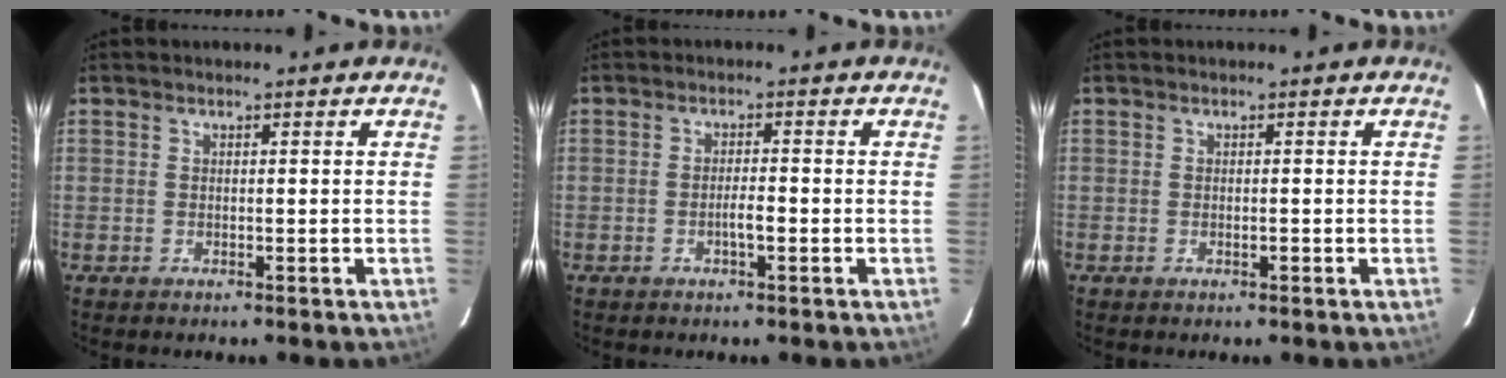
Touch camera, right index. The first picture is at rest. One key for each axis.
{"total": 2.3, "fx": -0.9, "fy": 0.3, "fz": 2.1, "tx": -0.035, "ty": 0.002, "tz": -0.016}
{"total": 0.5, "fx": -0.2, "fy": 0.1, "fz": 0.5, "tx": -0.010, "ty": 0.000, "tz": -0.001}